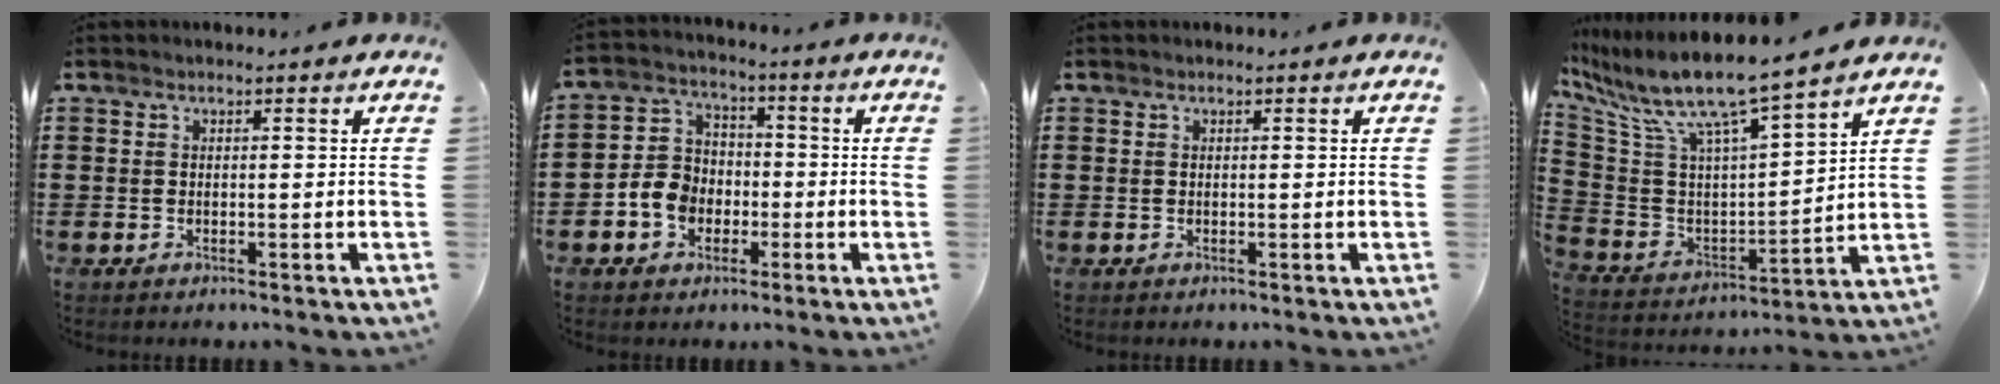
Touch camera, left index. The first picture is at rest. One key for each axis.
{"total": 6.2, "fx": -2.3, "fy": 5.2, "fz": 2.3, "tx": -0.073, "ty": 0.013, "tz": -0.047}
{"total": 0.0}
{"total": 9.0, "fx": 7.5, "fy": 0.5, "fz": 5.0, "tx": -0.131, "ty": -0.059, "tz": 0.121}